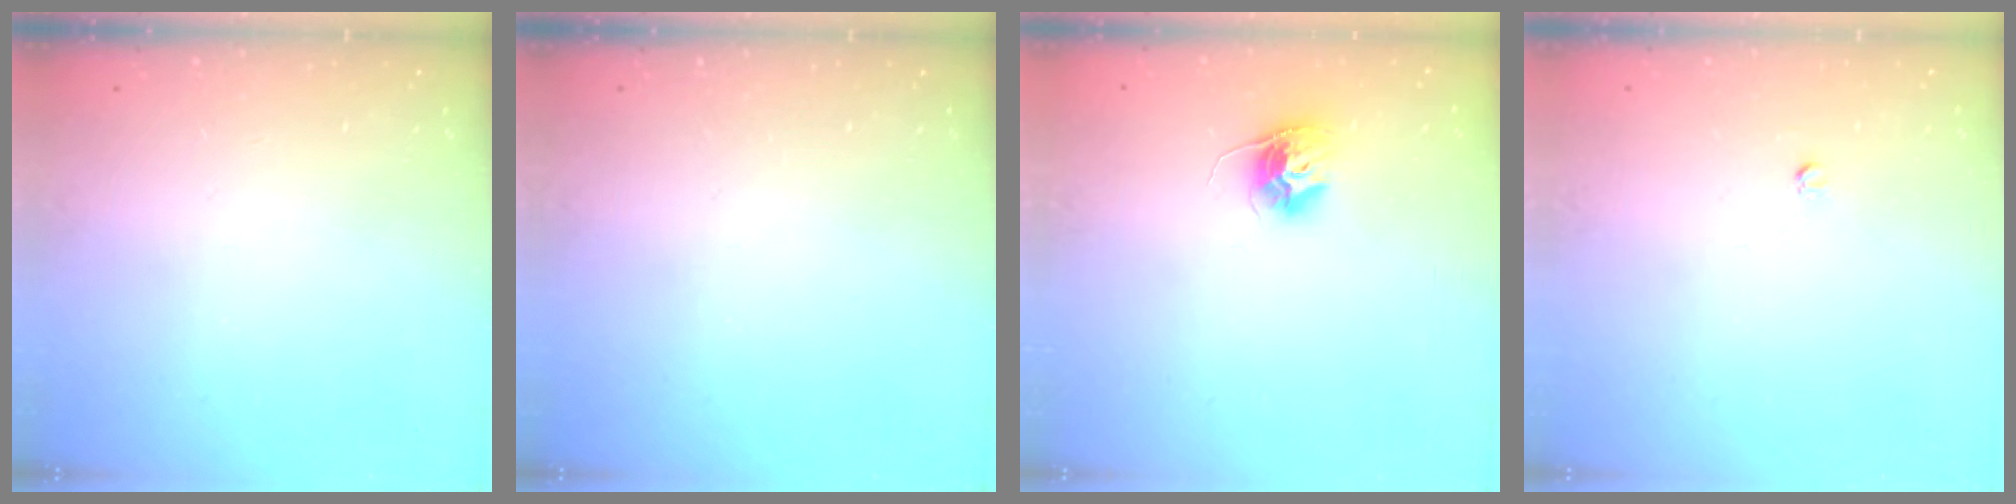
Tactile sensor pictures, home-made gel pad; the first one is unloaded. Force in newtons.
{"total": 0.0}
{"total": 10.3, "press": 10.3, "slide": 0.6}
{"total": 2.5, "press": 2.5, "slide": 0.2}